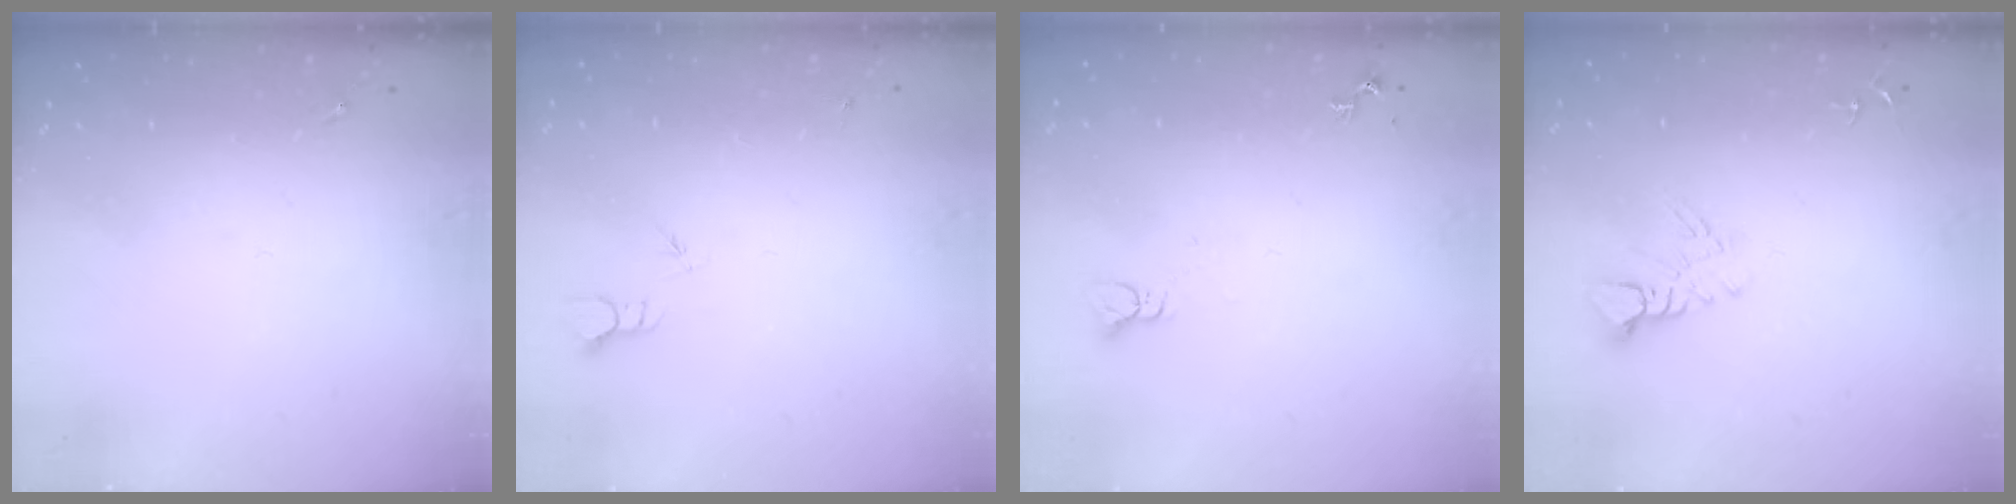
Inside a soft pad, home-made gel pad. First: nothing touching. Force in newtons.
{"total": 2.3, "press": 2.3, "slide": 0.1}
{"total": 2.2, "press": 2.2, "slide": 0.1}
{"total": 6.0, "press": 6.0, "slide": 0.2}